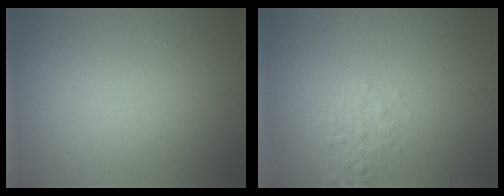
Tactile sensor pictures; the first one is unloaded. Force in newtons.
{"total": 1.5, "press": 1.5, "slide": 0.1}